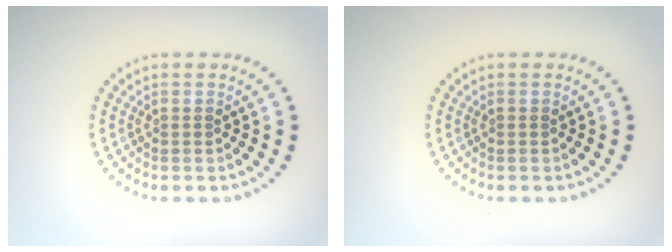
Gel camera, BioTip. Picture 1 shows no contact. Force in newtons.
{"total": 0.0}